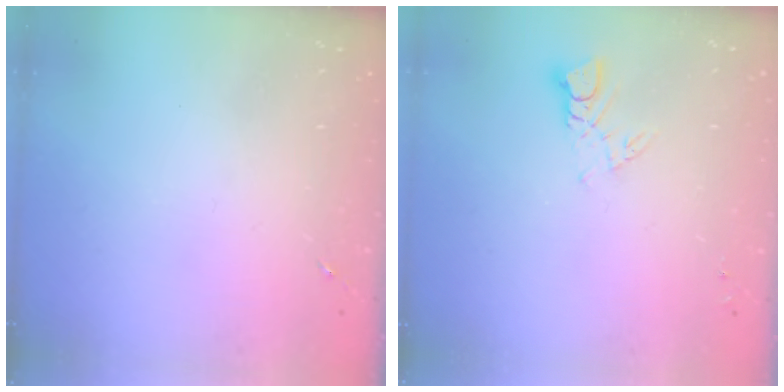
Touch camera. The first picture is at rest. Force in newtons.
{"total": 4.5, "press": 4.5, "slide": 0.5}